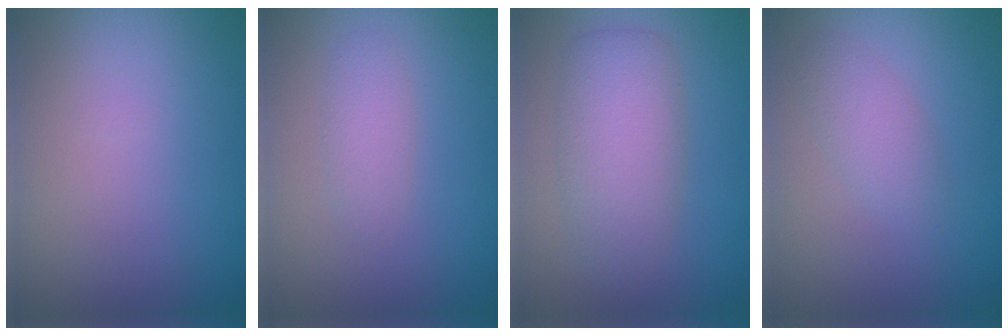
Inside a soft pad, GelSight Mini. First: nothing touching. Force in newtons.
{"total": 1.5, "press": 1.5, "slide": 0.1}
{"total": 4.9, "press": 4.9, "slide": 0.3}
{"total": 2.0, "press": 2.0, "slide": 0.1}